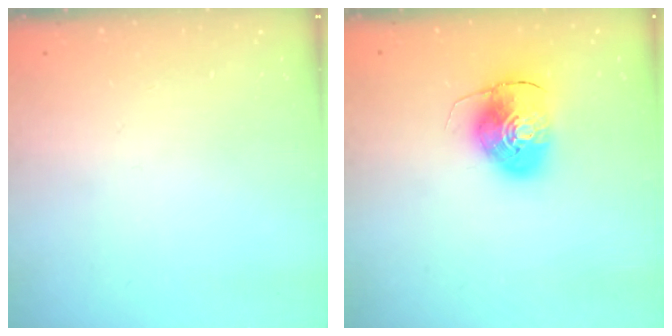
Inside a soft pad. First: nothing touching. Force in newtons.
{"total": 9.2, "press": 9.0, "slide": 1.5}